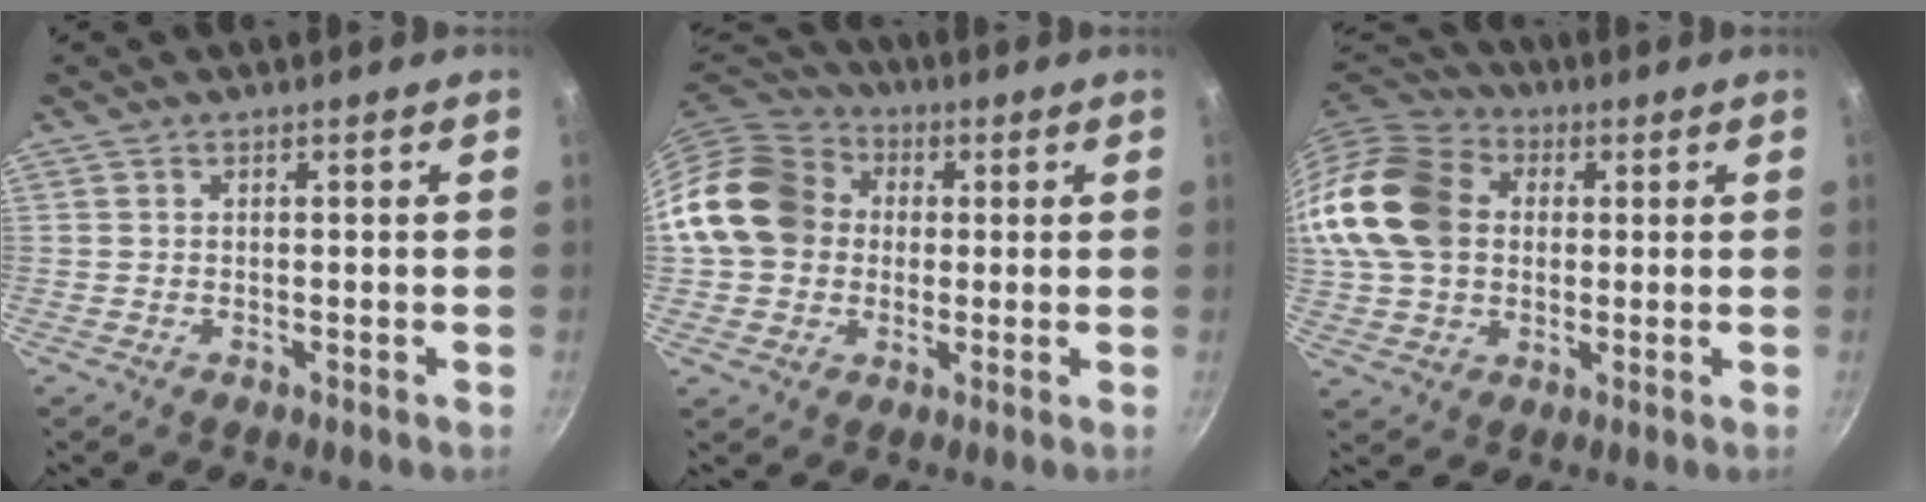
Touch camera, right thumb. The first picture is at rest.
{"total": 16.0, "force": [1.5, 13.6, 8.4], "torque": [-0.133, 0.036, 0.017]}
{"total": 19.7, "force": [2.7, 15.2, 12.3], "torque": [-0.236, 0.029, 0.042]}